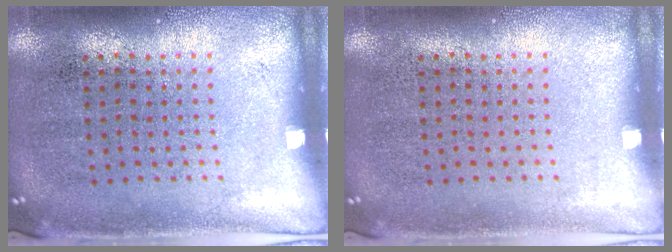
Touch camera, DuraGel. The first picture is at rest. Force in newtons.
{"total": 0.0}